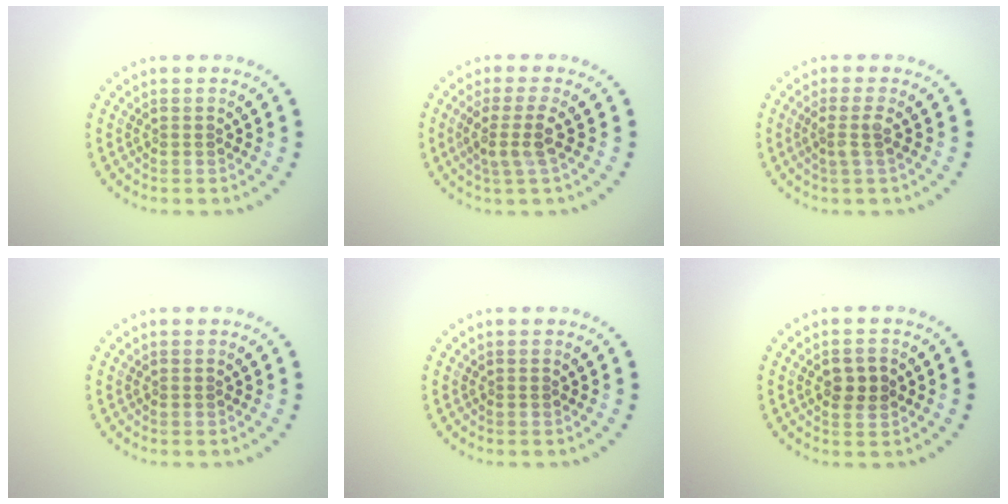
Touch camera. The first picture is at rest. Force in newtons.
{"total": 2.7, "press": 2.1, "slide": 1.6}
{"total": 1.8, "press": 1.4, "slide": 1.2}
{"total": 0.0}
{"total": 0.0}
{"total": 2.3, "press": 2.3, "slide": 0.2}